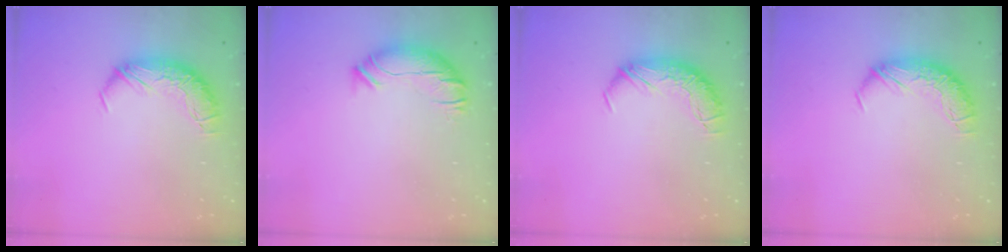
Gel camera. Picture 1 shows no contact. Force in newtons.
{"total": 2.0, "press": 0.6, "slide": 1.9}
{"total": 0.0}
{"total": 0.0}